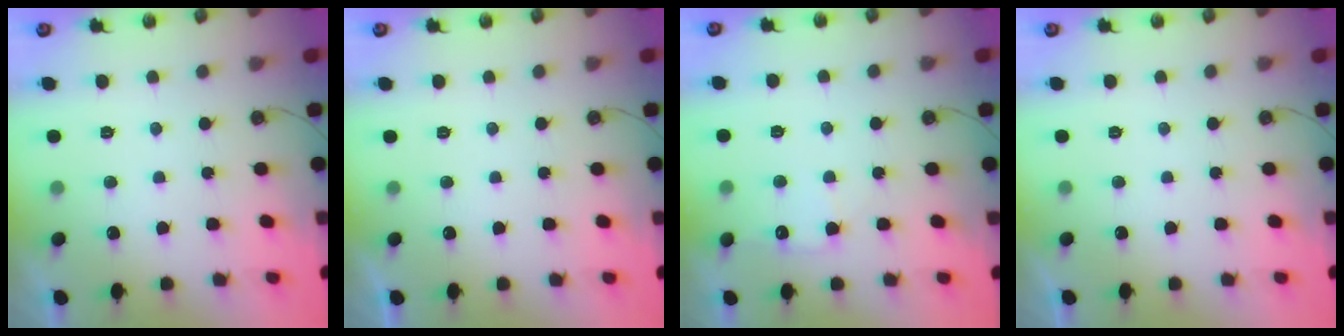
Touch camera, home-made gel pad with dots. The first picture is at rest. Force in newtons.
{"total": 0.0}
{"total": 6.1, "press": 6.1, "slide": 0.7}
{"total": 0.0}